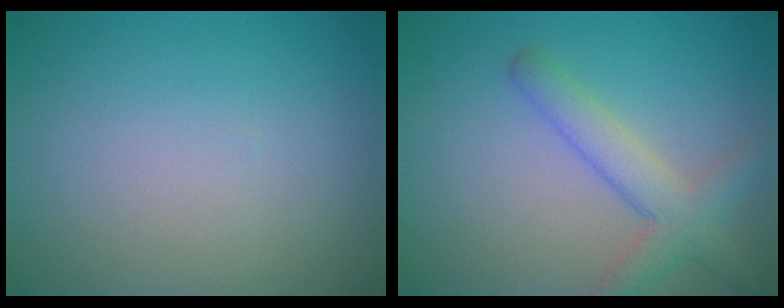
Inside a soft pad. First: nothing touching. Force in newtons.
{"total": 3.8, "press": 3.8, "slide": 0.2}